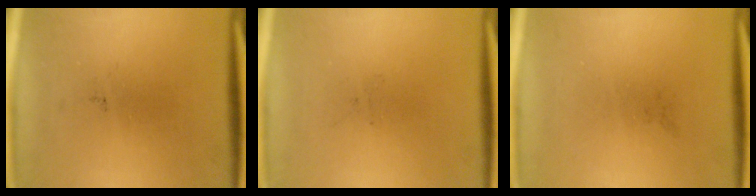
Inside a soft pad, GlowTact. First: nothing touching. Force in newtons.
{"total": 0.0}
{"total": 0.0}